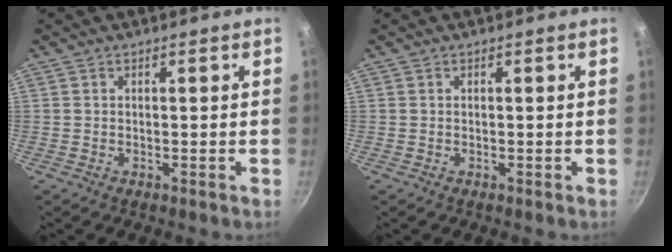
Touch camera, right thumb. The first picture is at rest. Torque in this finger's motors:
{"motor_torque": [0.01, 0.01, 0.04, -0.04, 0.00]}